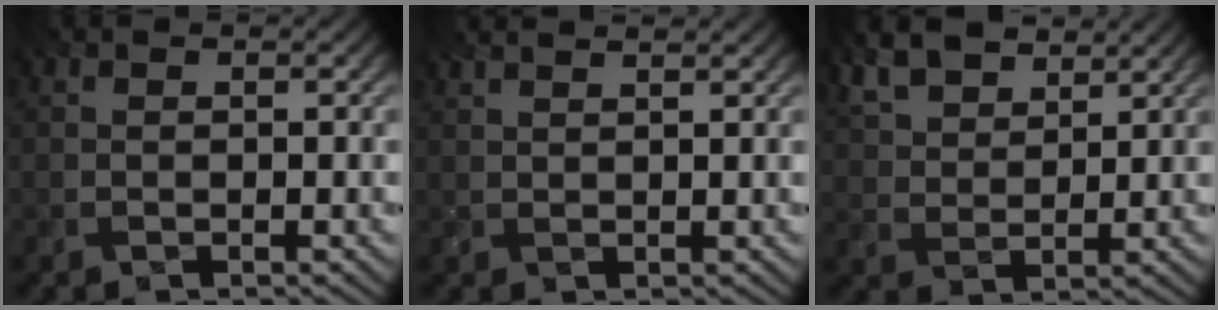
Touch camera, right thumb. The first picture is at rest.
{"total": 2.9, "force": [2.4, 0.3, 1.5], "torque": [-0.018, 0.001, 0.025]}
{"total": 9.1, "force": [6.2, 4.0, 5.2], "torque": [-0.144, 0.008, 0.109]}